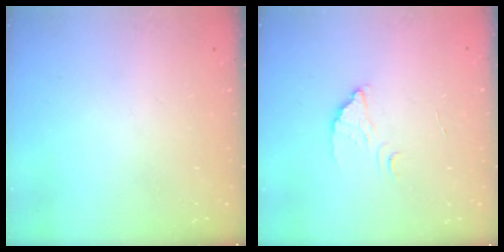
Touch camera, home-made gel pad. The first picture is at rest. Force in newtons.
{"total": 2.0, "press": 2.0, "slide": 0.1}